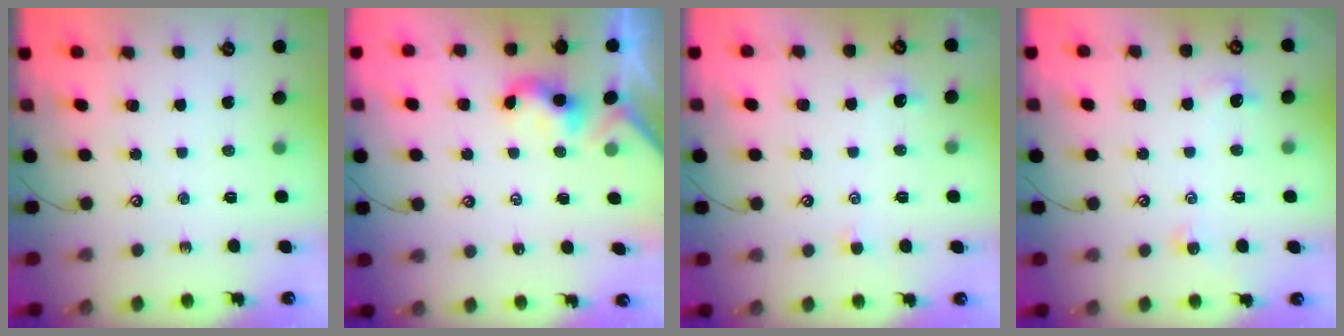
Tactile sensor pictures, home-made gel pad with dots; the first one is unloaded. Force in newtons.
{"total": 2.0, "press": 2.0, "slide": 0.3}
{"total": 0.6, "press": 0.2, "slide": 0.6}
{"total": 2.0, "press": 1.9, "slide": 0.5}